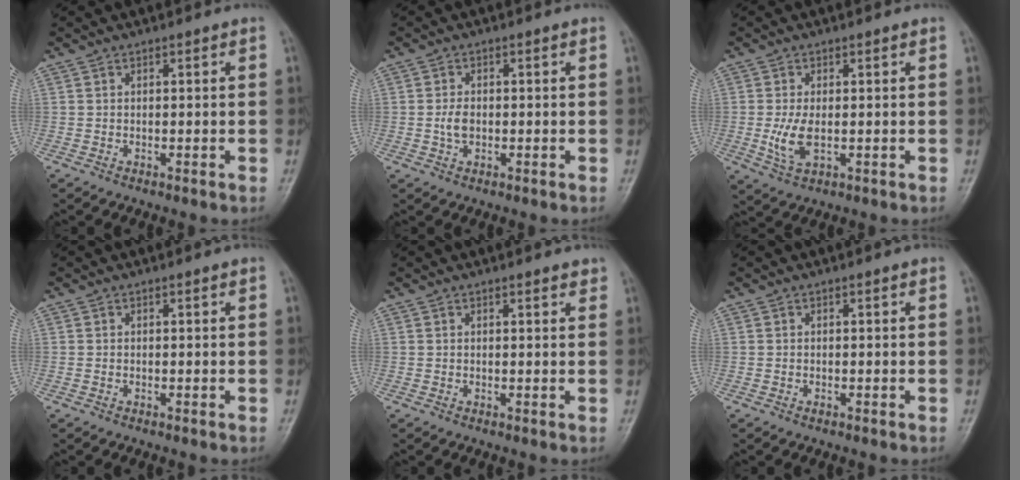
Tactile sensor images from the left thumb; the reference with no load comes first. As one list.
[{"total": 2.4, "force": [-0.3, 1.6, 1.7], "torque": [-0.031, 0.002, -0.007]}, {"total": 5.1, "force": [-0.4, 2.6, 4.4], "torque": [-0.088, -0.006, 0.001]}, {"total": 0.0}, {"total": 1.5, "force": [1.2, 0.4, 0.7], "torque": [-0.007, -0.004, 0.014]}, {"total": 0.0}]